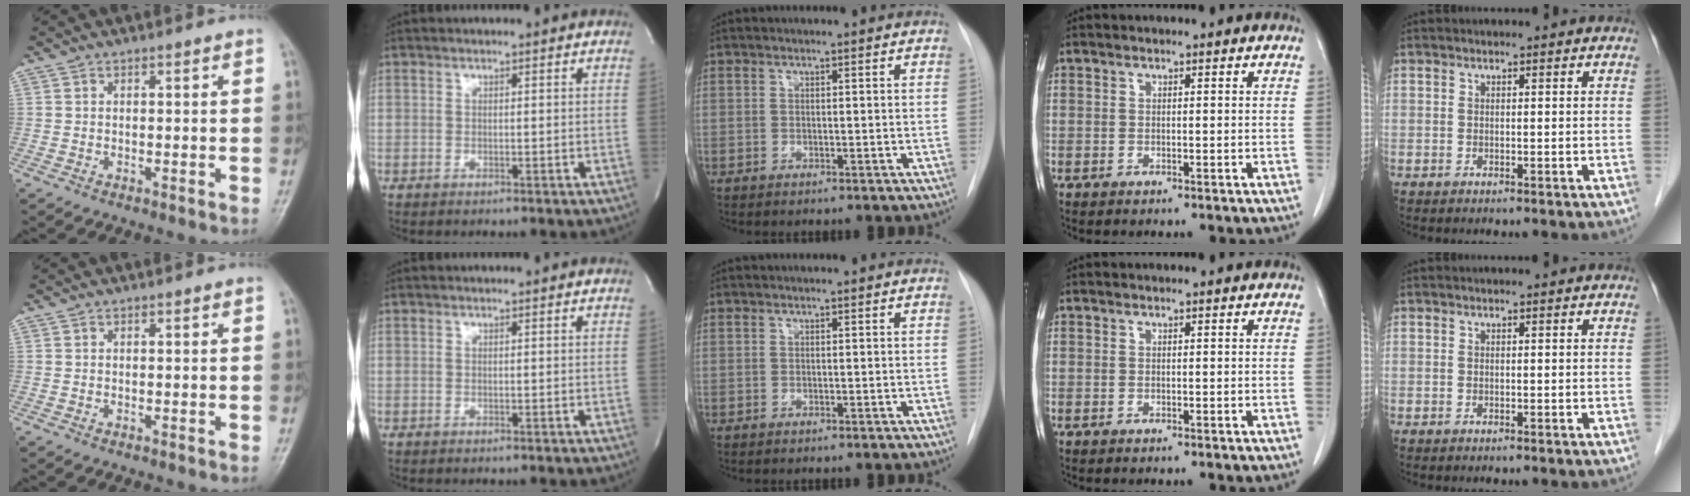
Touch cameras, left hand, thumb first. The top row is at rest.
{}